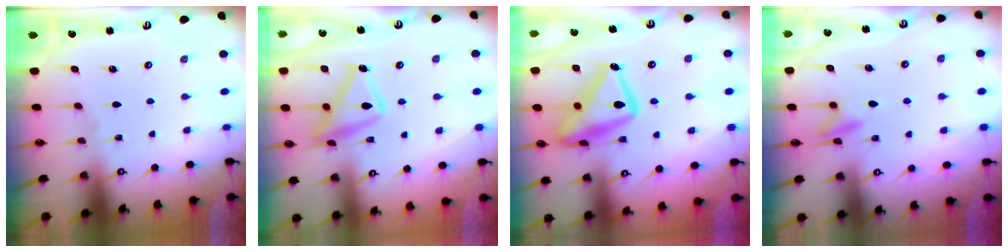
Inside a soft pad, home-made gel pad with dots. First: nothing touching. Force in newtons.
{"total": 14.3, "press": 14.2, "slide": 1.2}
{"total": 20.4, "press": 20.4, "slide": 1.5}
{"total": 7.8, "press": 7.8, "slide": 0.8}